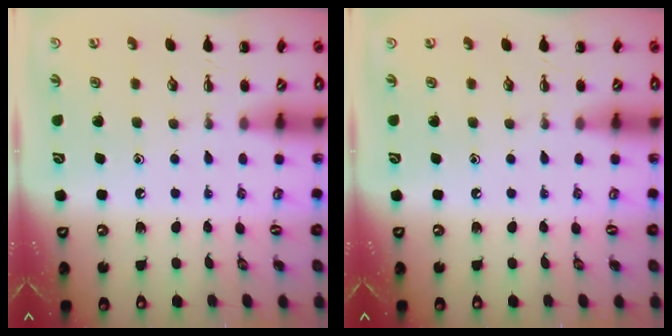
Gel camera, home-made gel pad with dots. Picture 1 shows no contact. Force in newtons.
{"total": 0.0}